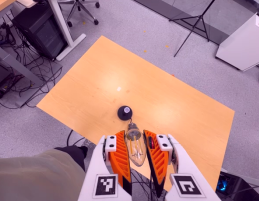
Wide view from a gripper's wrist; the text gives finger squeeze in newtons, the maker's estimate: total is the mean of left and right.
{"total": 21.3, "left": 24.2, "right": 18.4}